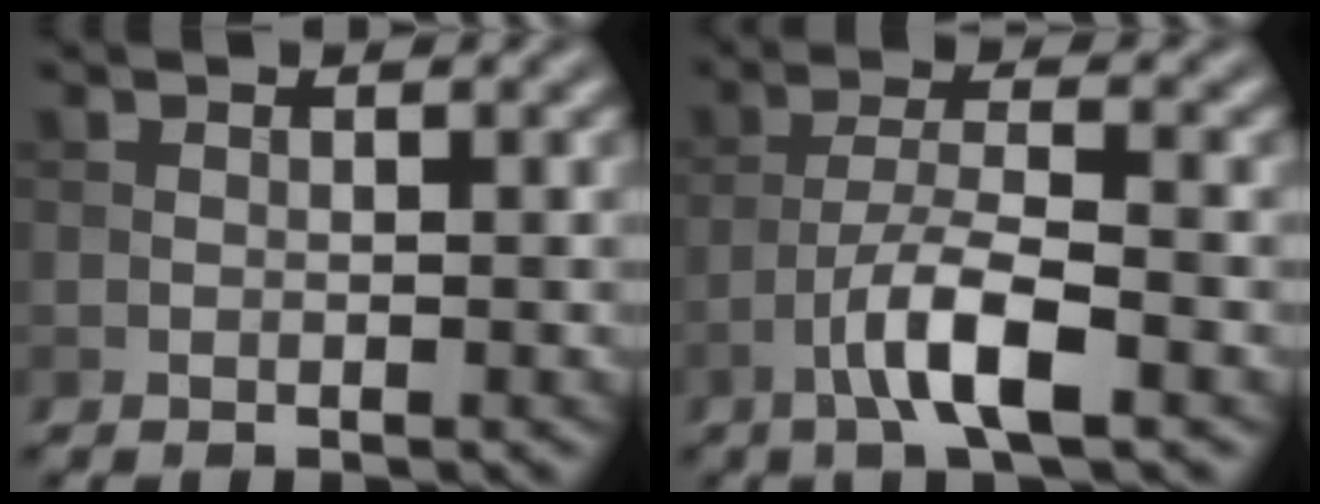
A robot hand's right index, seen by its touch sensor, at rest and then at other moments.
{"total": 5.7, "force": [-2.8, 1.2, 4.8], "torque": [-0.089, 0.007, -0.055]}